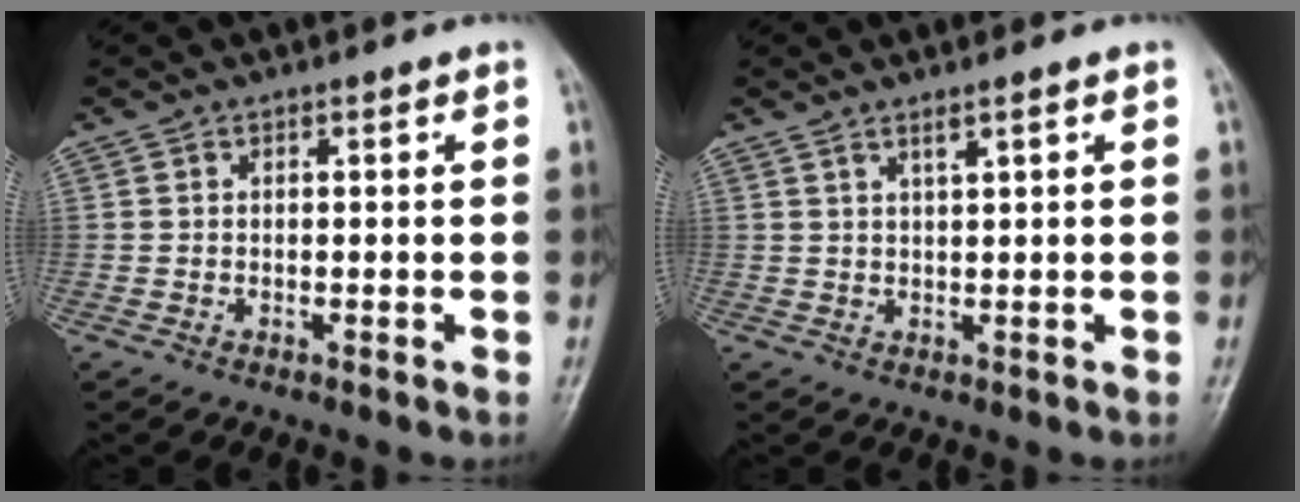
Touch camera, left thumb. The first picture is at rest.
{"total": 1.8, "force": [1.1, -0.1, 1.3], "torque": [-0.026, -0.007, 0.024]}